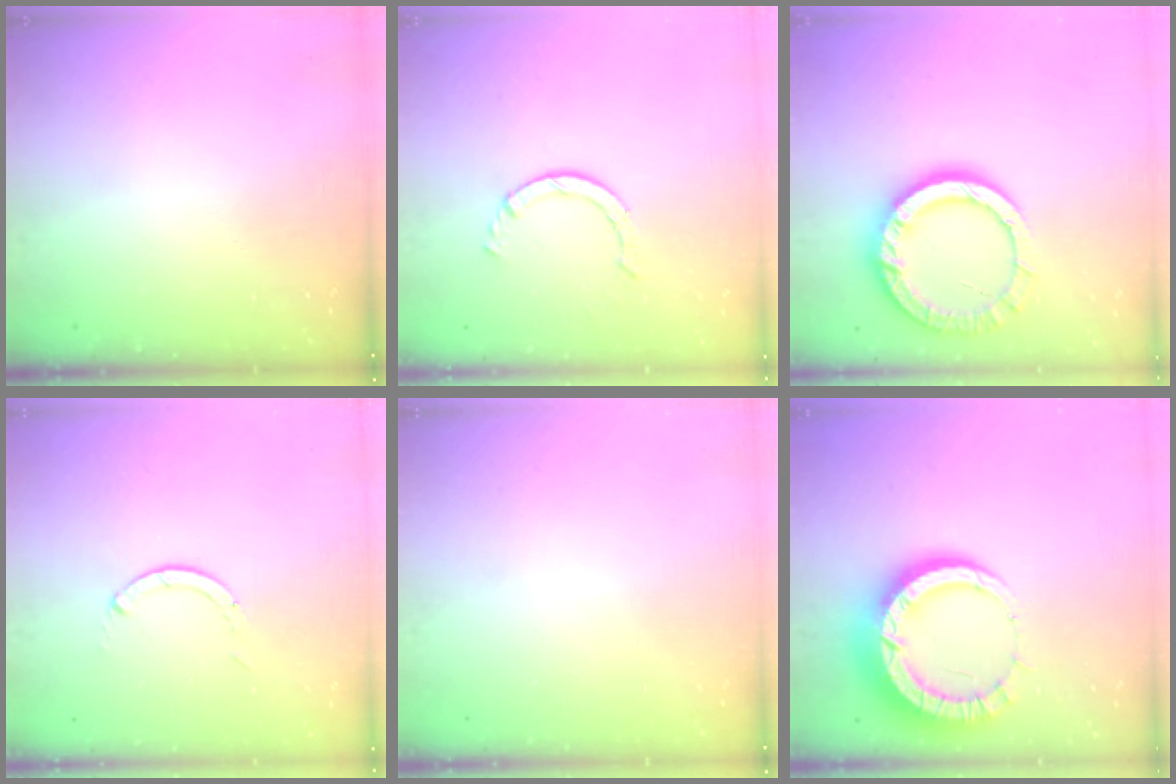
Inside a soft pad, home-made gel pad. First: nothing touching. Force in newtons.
{"total": 2.5, "press": 2.5, "slide": 0.3}
{"total": 14.2, "press": 14.1, "slide": 1.4}
{"total": 0.0}
{"total": 0.0}
{"total": 13.2, "press": 13.1, "slide": 1.3}